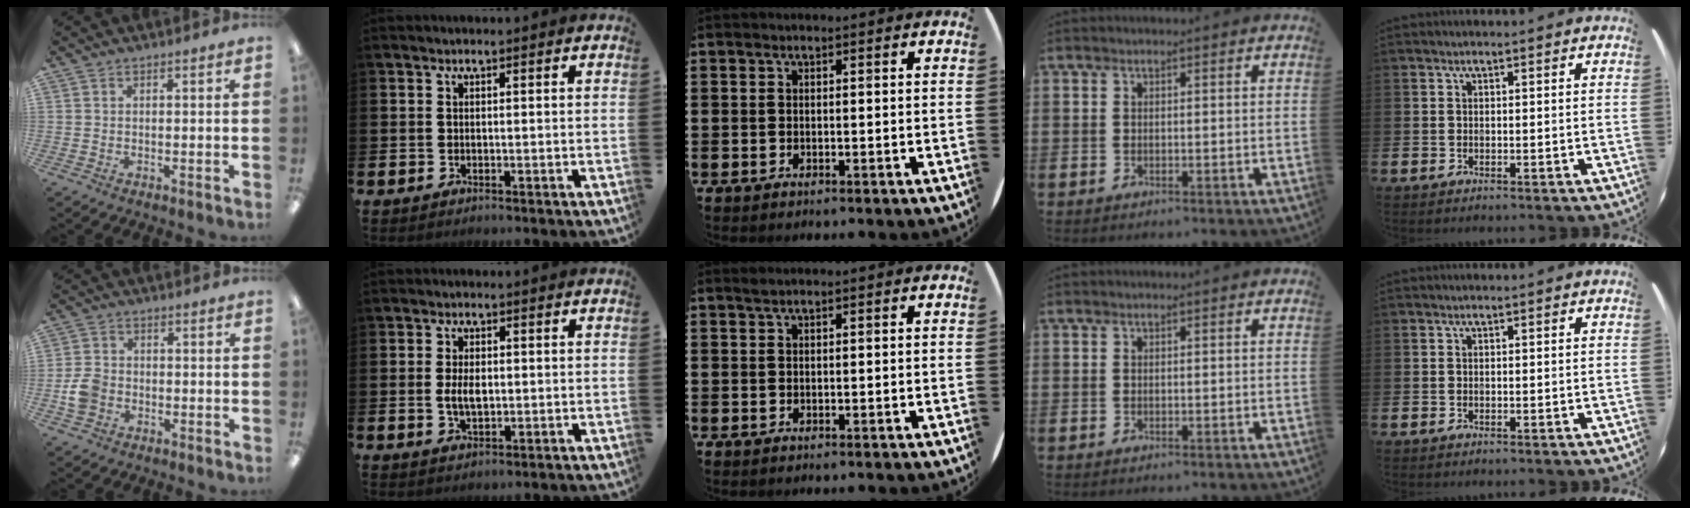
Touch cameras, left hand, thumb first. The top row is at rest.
{"thumb": {"total": 5.5, "force": [-1.6, 4.5, 2.9], "torque": [-0.060, 0.010, -0.029]}, "index": {"total": 3.4, "force": [-0.2, 2.3, 2.5], "torque": [-0.031, 0.000, -0.010]}}